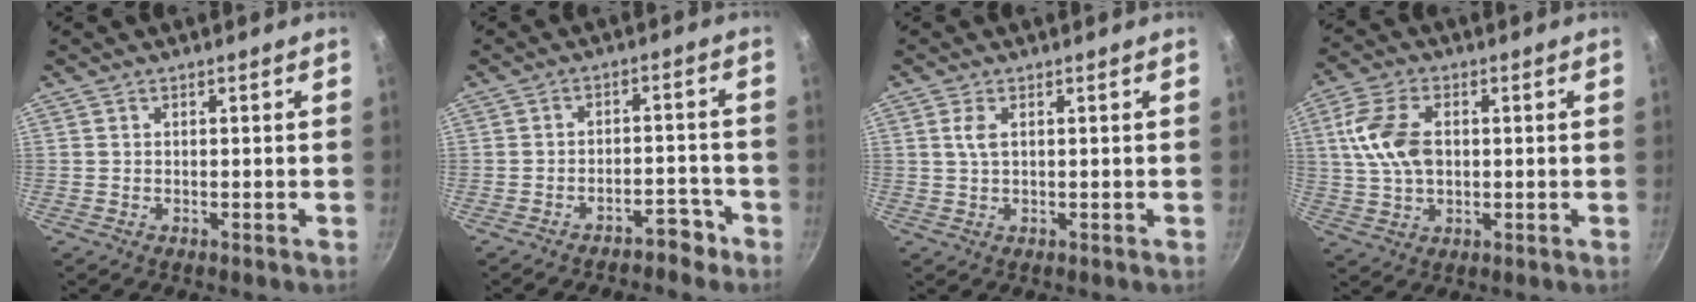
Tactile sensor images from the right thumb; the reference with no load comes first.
{"total": 4.7, "force": [-3.6, 2.0, 2.2], "torque": [-0.009, 0.051, -0.041]}
{"total": 2.4, "force": [0.8, 1.1, 2.1], "torque": [-0.043, -0.002, 0.017]}
{"total": 10.5, "force": [1.6, 6.6, 8.1], "torque": [-0.152, 0.009, 0.027]}